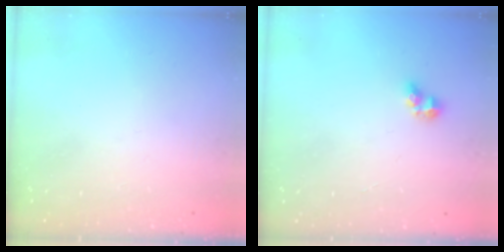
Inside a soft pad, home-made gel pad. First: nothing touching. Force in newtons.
{"total": 3.6, "press": 3.4, "slide": 1.1}